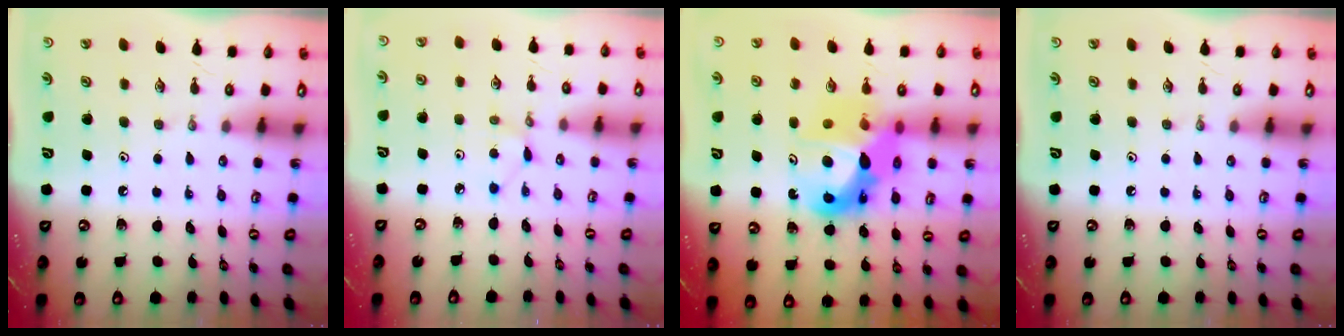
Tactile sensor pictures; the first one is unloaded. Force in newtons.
{"total": 2.1, "press": 2.1, "slide": 0.3}
{"total": 16.3, "press": 16.2, "slide": 1.3}
{"total": 0.0}